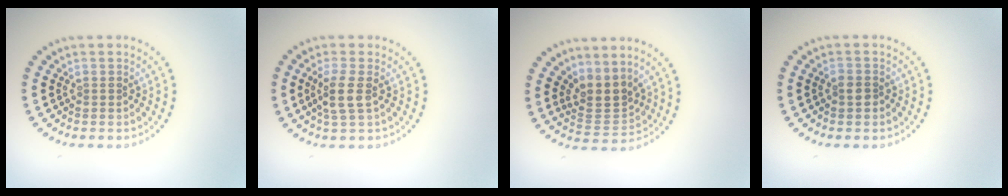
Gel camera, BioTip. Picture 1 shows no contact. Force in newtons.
{"total": 2.4, "press": 2.1, "slide": 1.3}
{"total": 3.0, "press": 2.3, "slide": 1.9}
{"total": 1.4, "press": 1.3, "slide": 0.4}